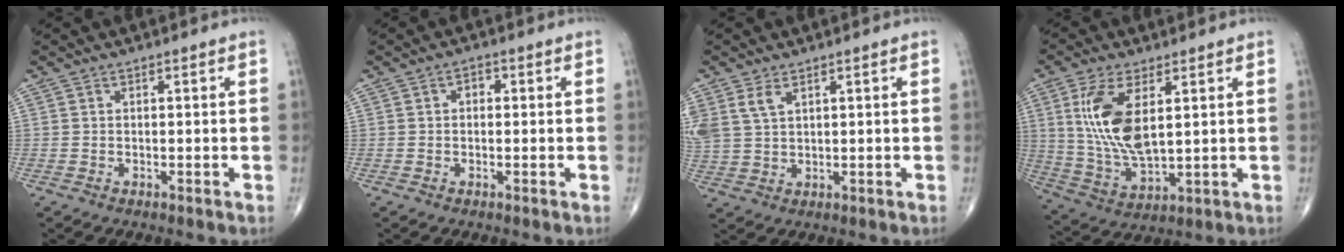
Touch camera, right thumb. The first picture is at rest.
{"total": 1.6, "force": [0.2, 1.2, 1.1], "torque": [-0.006, 0.007, -0.002]}
{"total": 6.0, "force": [3.1, 3.4, 3.8], "torque": [-0.088, -0.001, 0.074]}
{"total": 13.2, "force": [3.6, 5.8, 11.3], "torque": [-0.233, -0.021, 0.082]}